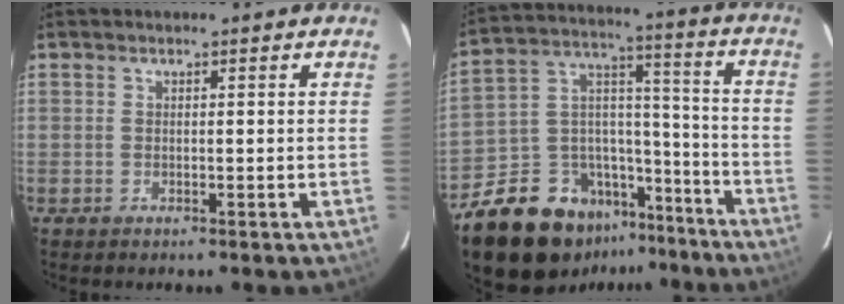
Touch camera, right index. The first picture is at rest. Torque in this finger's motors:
{"motor_torque": [1.08, -1.06, 0.41, 0.07]}